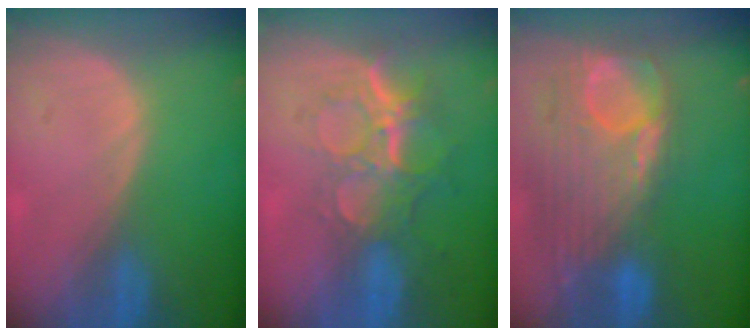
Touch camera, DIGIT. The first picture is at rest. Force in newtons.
{"total": 9.2, "press": 7.7, "slide": 5.0}
{"total": 12.7, "press": 10.7, "slide": 6.8}